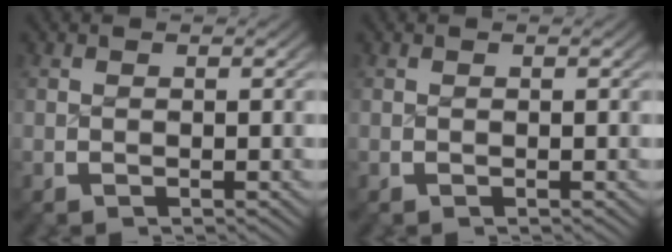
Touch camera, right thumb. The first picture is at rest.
{"total": 0.0}